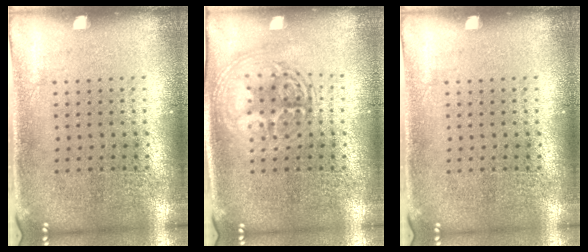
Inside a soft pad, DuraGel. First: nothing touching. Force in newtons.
{"total": 2.6, "press": 2.6, "slide": 0.2}
{"total": 0.0}